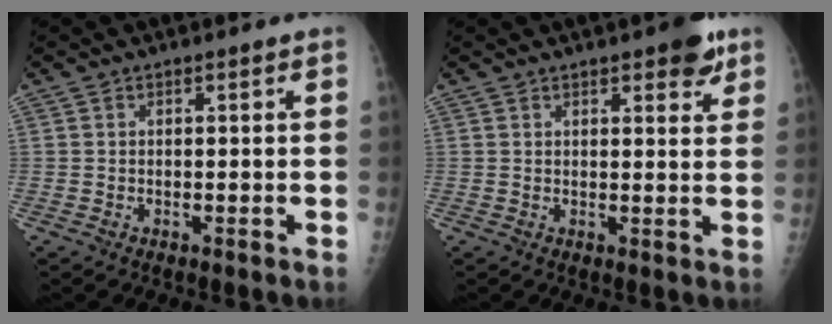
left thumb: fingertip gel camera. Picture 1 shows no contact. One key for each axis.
{"total": 5.5, "fx": 3.4, "fy": 1.8, "fz": 3.9, "tx": -0.034, "ty": -0.014, "tz": 0.038}